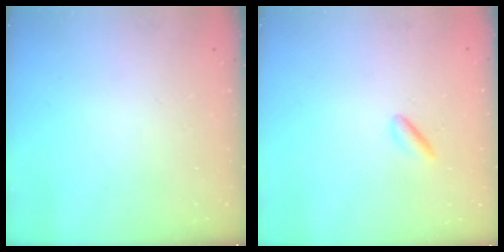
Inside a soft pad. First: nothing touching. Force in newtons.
{"total": 1.9, "press": 1.7, "slide": 0.8}